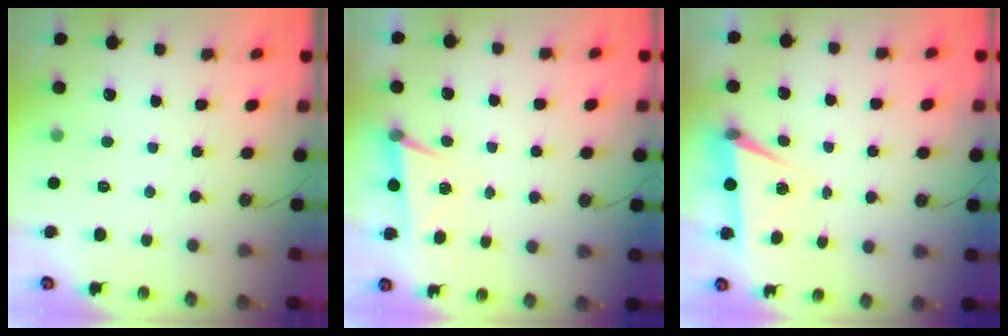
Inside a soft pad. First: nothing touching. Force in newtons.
{"total": 5.2, "press": 2.7, "slide": 4.5}
{"total": 5.2, "press": 2.7, "slide": 4.5}